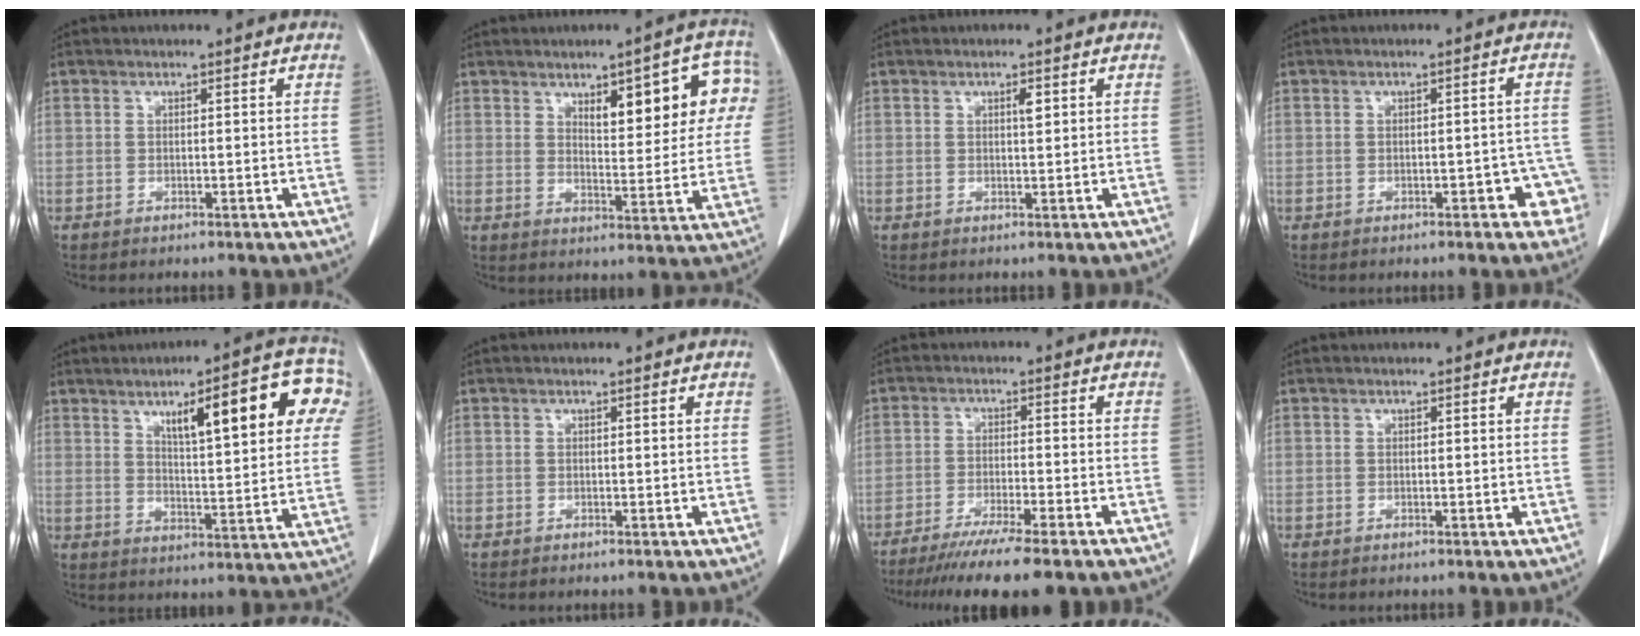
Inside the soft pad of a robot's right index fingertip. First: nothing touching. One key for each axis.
{"total": 11.9, "fx": 4.7, "fy": 3.8, "fz": 10.3, "tx": -0.122, "ty": 0.022, "tz": 0.063}
{"total": 1.3, "fx": 0.5, "fy": 0.3, "fz": 1.2, "tx": -0.019, "ty": 0.000, "tz": 0.008}
{"total": 4.7, "fx": -1.8, "fy": 1.9, "fz": 3.9, "tx": -0.028, "ty": 0.015, "tz": -0.018}
{"total": 16.7, "fx": 7.1, "fy": 3.1, "fz": 14.8, "tx": -0.188, "ty": 0.021, "tz": 0.094}
{"total": 0.0}
{"total": 11.8, "fx": -9.5, "fy": -0.1, "fz": 6.9, "tx": -0.091, "ty": -0.029, "tz": -0.149}
{"total": 0.0}